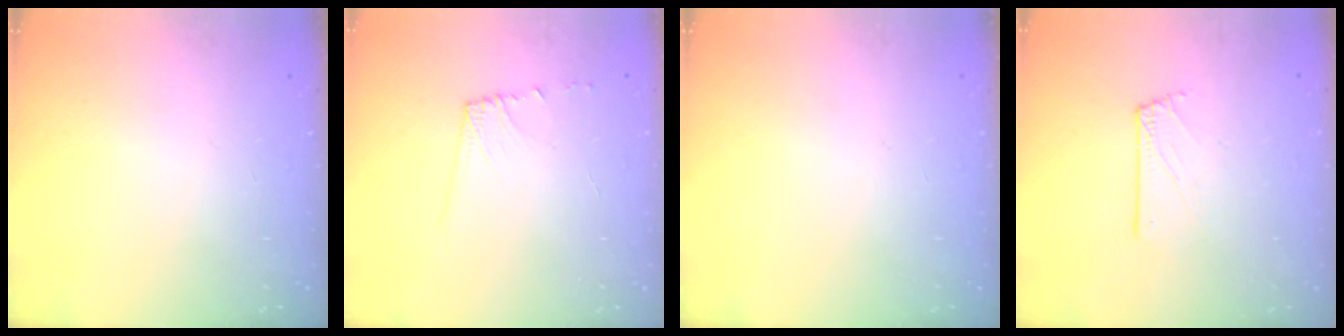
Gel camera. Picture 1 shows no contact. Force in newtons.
{"total": 6.1, "press": 6.1, "slide": 0.6}
{"total": 0.0}
{"total": 1.6, "press": 1.6, "slide": 0.2}